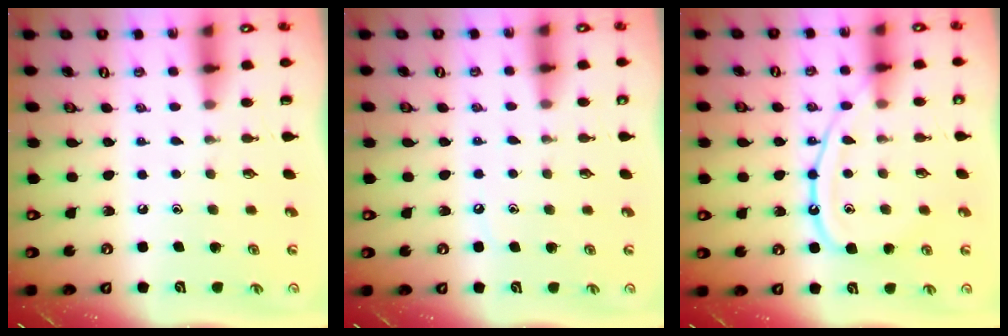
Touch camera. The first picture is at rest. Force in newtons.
{"total": 3.4, "press": 3.4, "slide": 0.4}
{"total": 13.7, "press": 13.6, "slide": 1.3}